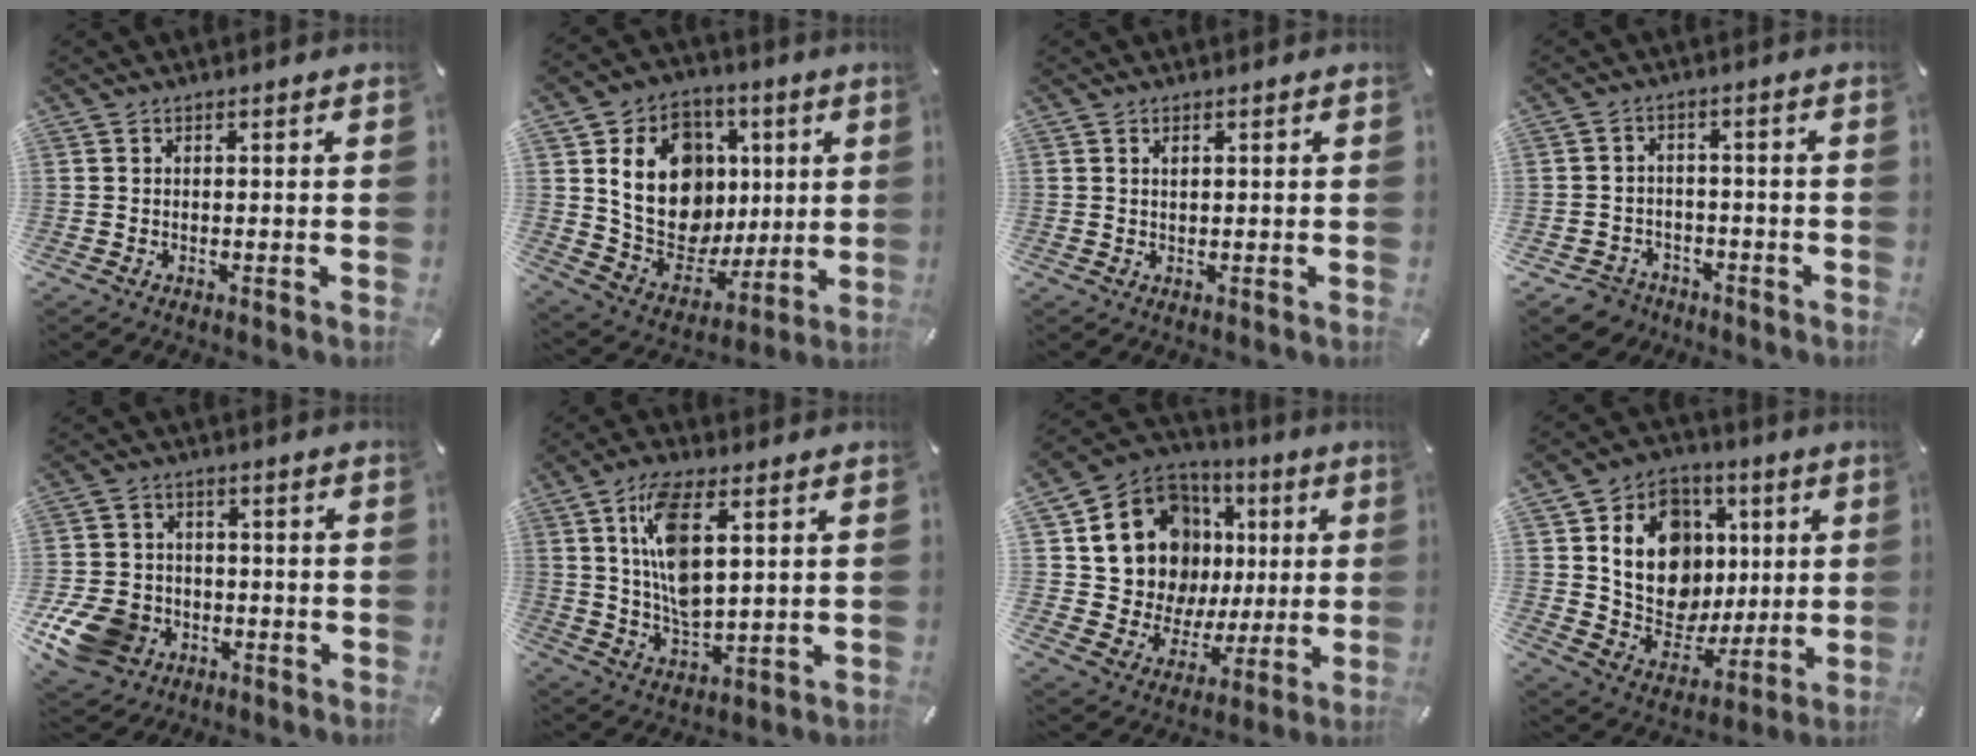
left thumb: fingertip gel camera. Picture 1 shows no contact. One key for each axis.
{"total": 19.7, "fx": 4.0, "fy": 15.9, "fz": 11.0, "tx": -0.191, "ty": -0.007, "tz": 0.086}
{"total": 1.0, "fx": 0.4, "fy": 0.5, "fz": 0.8, "tx": -0.016, "ty": 0.001, "tz": 0.007}
{"total": 4.7, "fx": -2.7, "fy": 3.8, "fz": 0.8, "tx": -0.029, "ty": 0.014, "tz": -0.053}
{"total": 11.5, "fx": -4.6, "fy": 9.1, "fz": 5.2, "tx": -0.105, "ty": 0.031, "tz": -0.082}
{"total": 12.4, "fx": 4.4, "fy": 5.2, "fz": 10.3, "tx": -0.222, "ty": -0.005, "tz": 0.075}
{"total": 15.5, "fx": 4.8, "fy": 12.9, "fz": 7.0, "tx": -0.130, "ty": -0.035, "tz": 0.105}
{"total": 17.3, "fx": 3.9, "fy": 14.2, "fz": 9.2, "tx": -0.155, "ty": -0.012, "tz": 0.080}